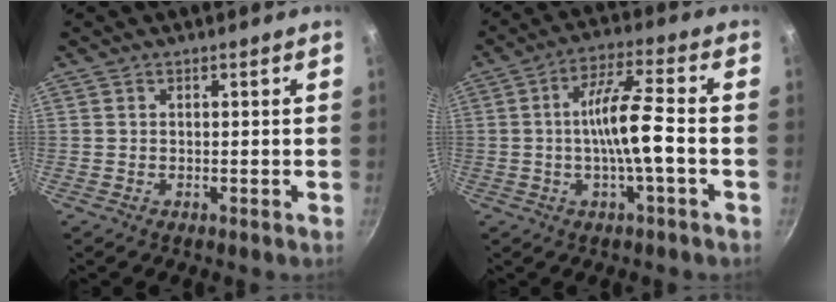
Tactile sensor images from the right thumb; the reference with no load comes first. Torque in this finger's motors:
{"motor_torque": [2.35, 2.49, 2.49, -0.28, 0.64]}